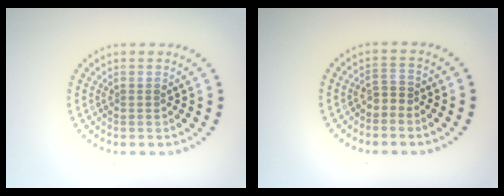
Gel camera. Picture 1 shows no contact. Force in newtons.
{"total": 1.2, "press": 0.8, "slide": 0.9}